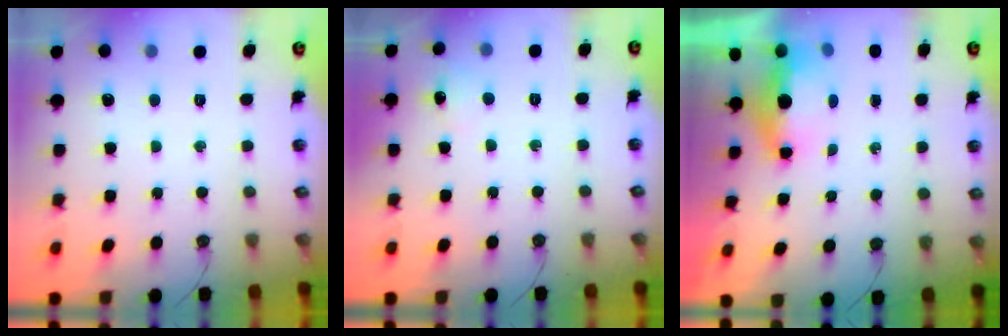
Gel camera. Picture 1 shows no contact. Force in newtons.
{"total": 5.8, "press": 5.7, "slide": 0.8}
{"total": 6.0, "press": 5.4, "slide": 2.6}